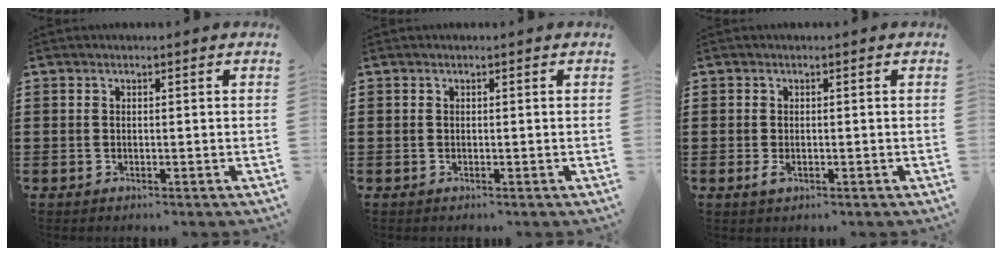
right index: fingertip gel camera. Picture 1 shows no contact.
{"total": 0.0}
{"total": 1.3, "force": [-0.4, 0.6, 1.1], "torque": [-0.029, -0.003, -0.009]}